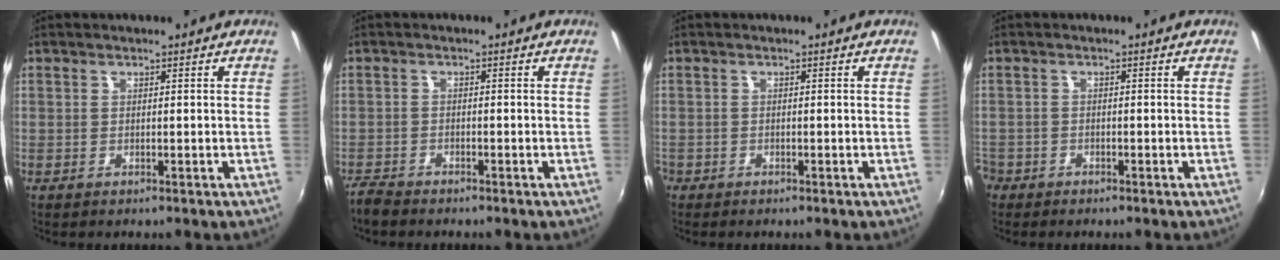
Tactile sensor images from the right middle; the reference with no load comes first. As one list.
[{"total": 3.1, "force": [-2.9, 0.7, 0.6], "torque": [-0.024, -0.013, -0.062]}, {"total": 1.3, "force": [-1.0, 0.8, 0.1], "torque": [-0.009, 0.002, -0.020]}, {"total": 3.5, "force": [-2.4, 2.5, 0.5], "torque": [-0.029, 0.002, -0.047]}]